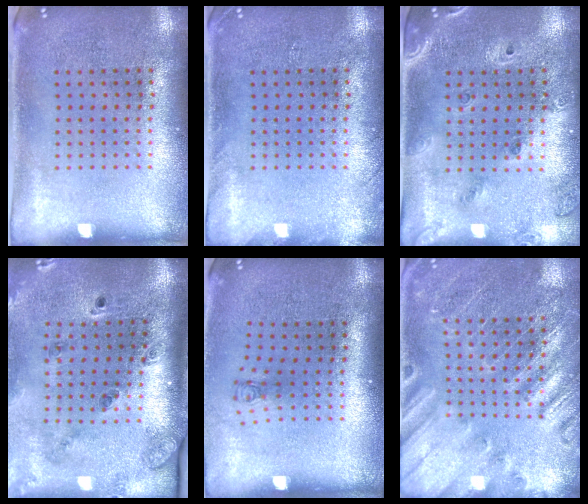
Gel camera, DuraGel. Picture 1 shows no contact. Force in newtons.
{"total": 0.9, "press": 0.8, "slide": 0.2}
{"total": 1.6, "press": 1.4, "slide": 0.8}
{"total": 1.8, "press": 1.6, "slide": 0.8}
{"total": 0.7, "press": 0.4, "slide": 0.6}
{"total": 2.4, "press": 2.4, "slide": 0.3}